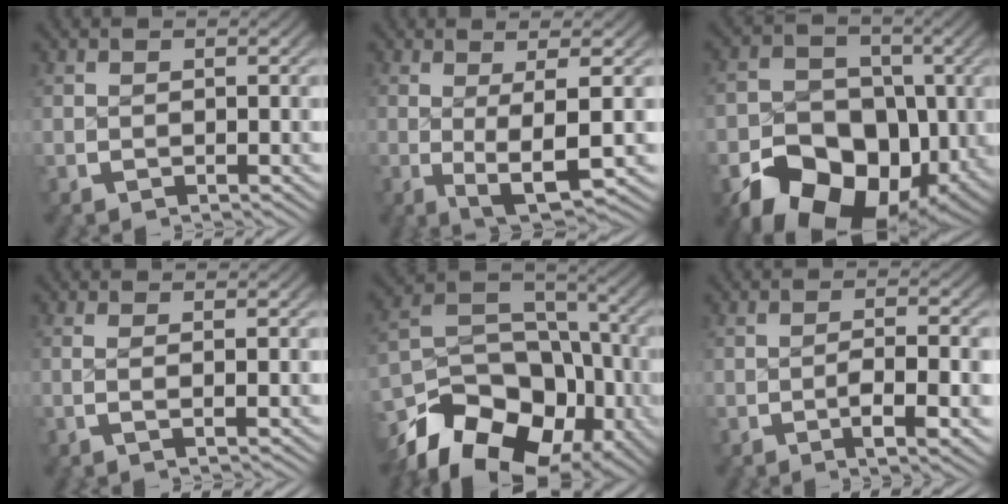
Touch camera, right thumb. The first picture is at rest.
{"total": 6.4, "force": [-1.0, 2.1, 5.9], "torque": [-0.119, -0.020, -0.004]}
{"total": 17.3, "force": [-6.2, 12.5, 10.2], "torque": [-0.154, -0.063, -0.084]}
{"total": 1.4, "force": [0.0, -0.3, 1.4], "torque": [-0.033, -0.006, 0.000]}
{"total": 17.2, "force": [-6.6, 11.8, 10.6], "torque": [-0.198, -0.052, -0.091]}
{"total": 4.7, "force": [-1.6, 1.6, 4.1], "torque": [-0.067, -0.003, -0.024]}